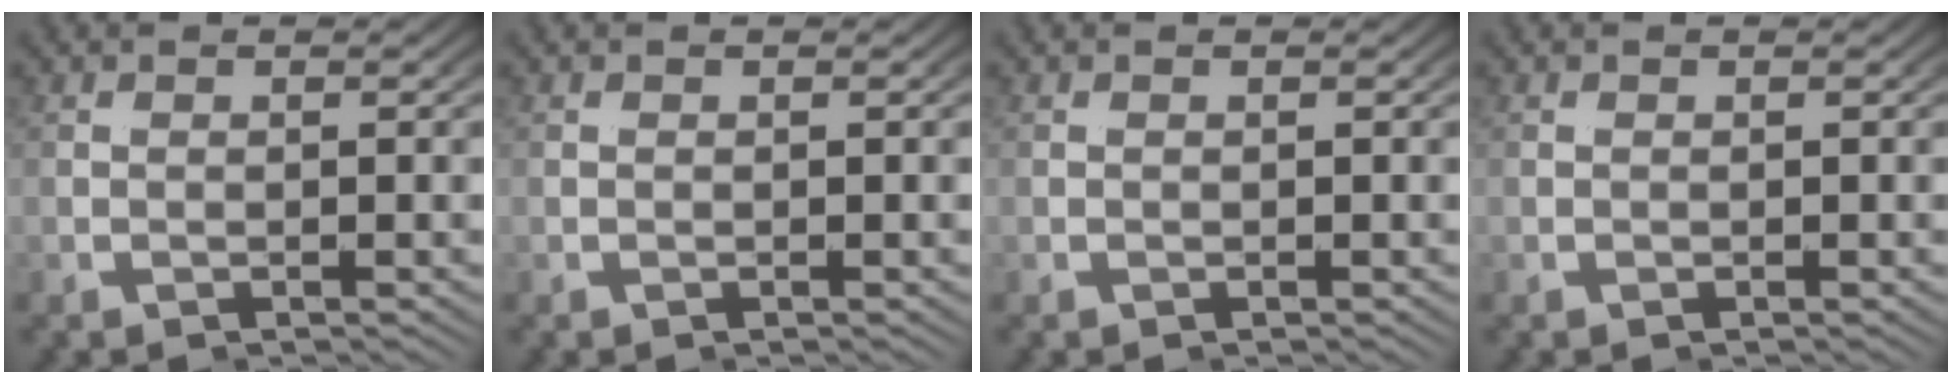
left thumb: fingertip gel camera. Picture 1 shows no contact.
{"total": 0.0}
{"total": 0.0}
{"total": 0.0}